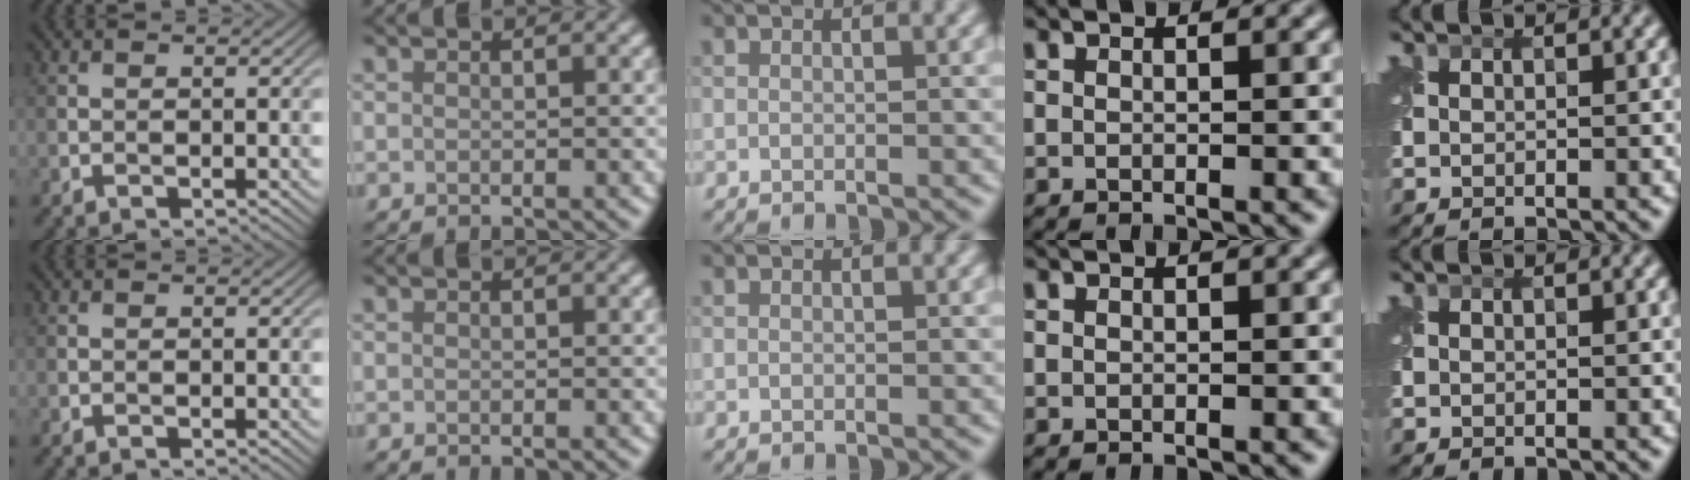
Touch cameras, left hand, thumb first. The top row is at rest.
{}